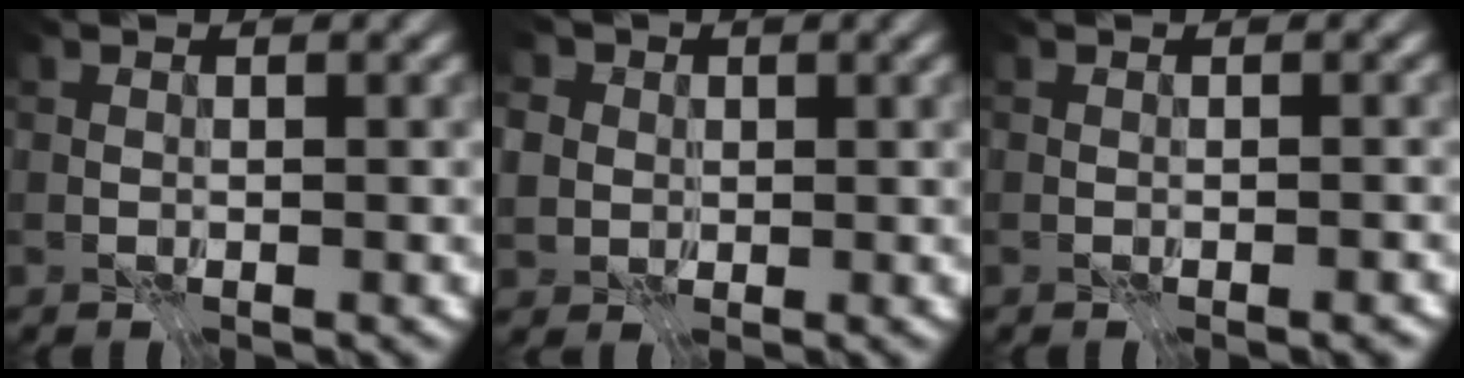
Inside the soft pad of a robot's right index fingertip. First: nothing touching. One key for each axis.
{"total": 6.1, "fx": 1.8, "fy": 5.2, "fz": 2.4, "tx": -0.059, "ty": 0.021, "tz": 0.015}
{"total": 1.1, "fx": -0.5, "fy": 0.4, "fz": 0.9, "tx": -0.012, "ty": -0.005, "tz": -0.005}